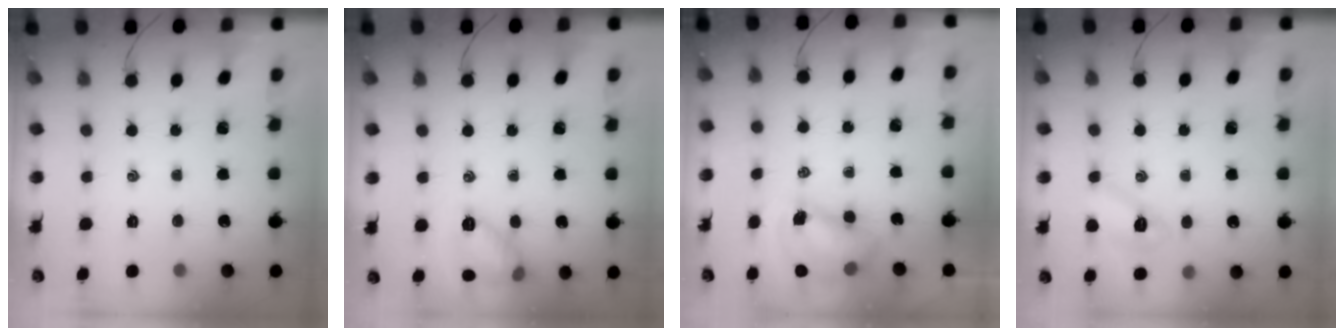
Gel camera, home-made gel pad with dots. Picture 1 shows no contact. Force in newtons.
{"total": 9.7, "press": 9.6, "slide": 1.4}
{"total": 8.1, "press": 7.9, "slide": 1.3}
{"total": 6.0, "press": 5.9, "slide": 0.8}